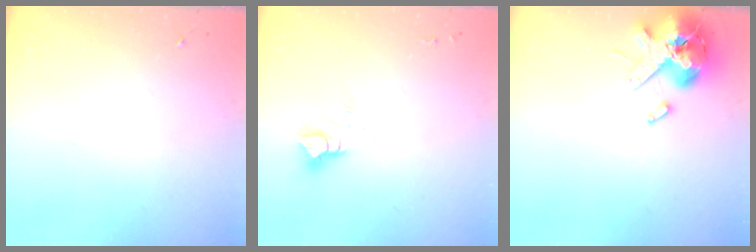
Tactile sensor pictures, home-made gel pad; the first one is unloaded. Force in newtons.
{"total": 6.3, "press": 6.3, "slide": 0.5}
{"total": 13.6, "press": 13.5, "slide": 2.2}